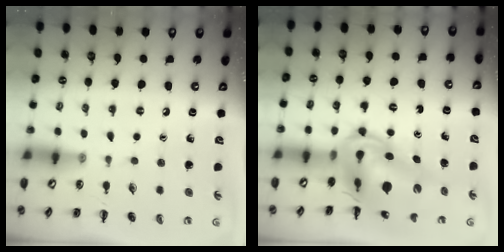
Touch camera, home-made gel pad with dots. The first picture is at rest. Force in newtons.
{"total": 11.3, "press": 10.7, "slide": 3.4}